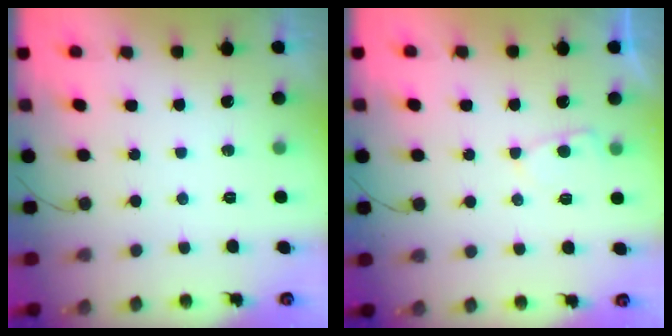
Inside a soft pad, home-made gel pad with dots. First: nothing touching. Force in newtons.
{"total": 4.0, "press": 4.0, "slide": 0.5}